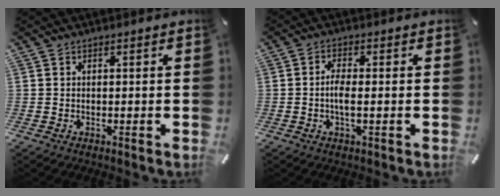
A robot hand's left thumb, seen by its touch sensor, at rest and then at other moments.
{"total": 3.8, "force": [-0.7, 1.2, 3.6], "torque": [-0.078, -0.002, -0.018]}